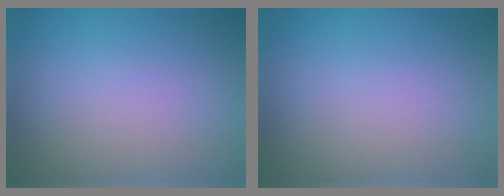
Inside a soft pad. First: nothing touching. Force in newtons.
{"total": 0.0}